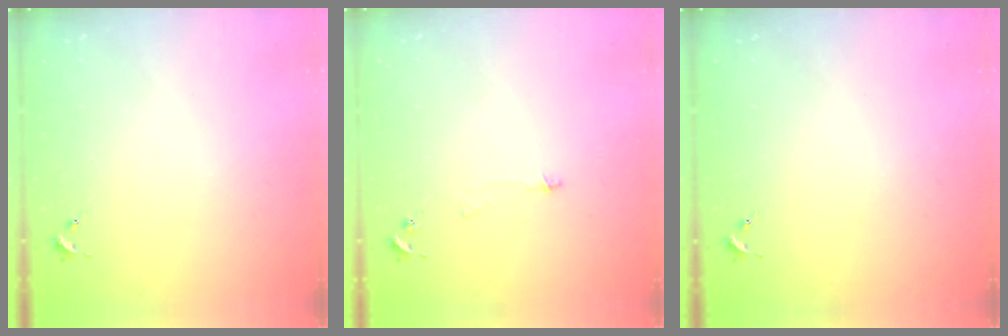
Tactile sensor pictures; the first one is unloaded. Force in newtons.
{"total": 3.3, "press": 3.3, "slide": 0.2}
{"total": 0.0}